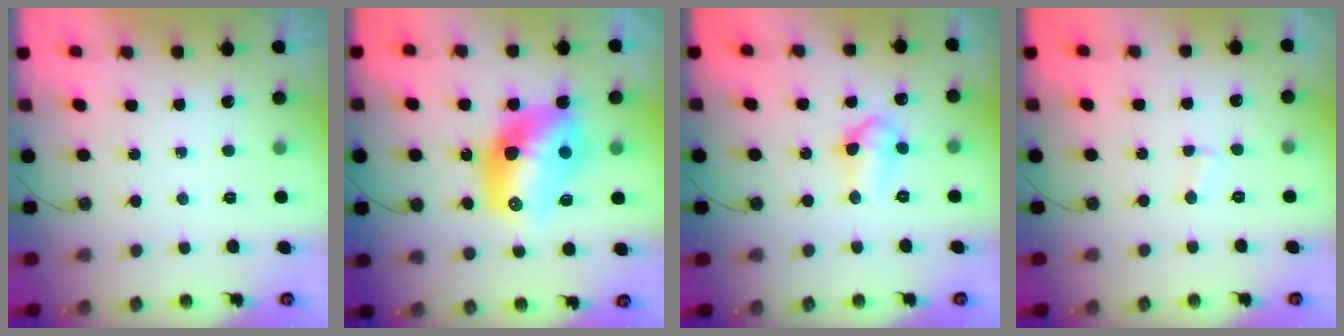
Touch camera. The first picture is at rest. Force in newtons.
{"total": 15.2, "press": 15.1, "slide": 1.3}
{"total": 7.4, "press": 7.3, "slide": 1.3}
{"total": 2.3, "press": 2.3, "slide": 0.2}